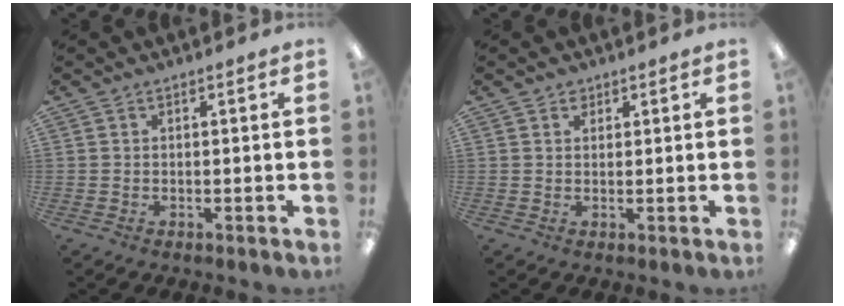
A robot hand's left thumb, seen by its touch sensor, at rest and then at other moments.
{"total": 1.6, "force": [1.2, 1.1, 0.4], "torque": [-0.001, -0.003, 0.020]}